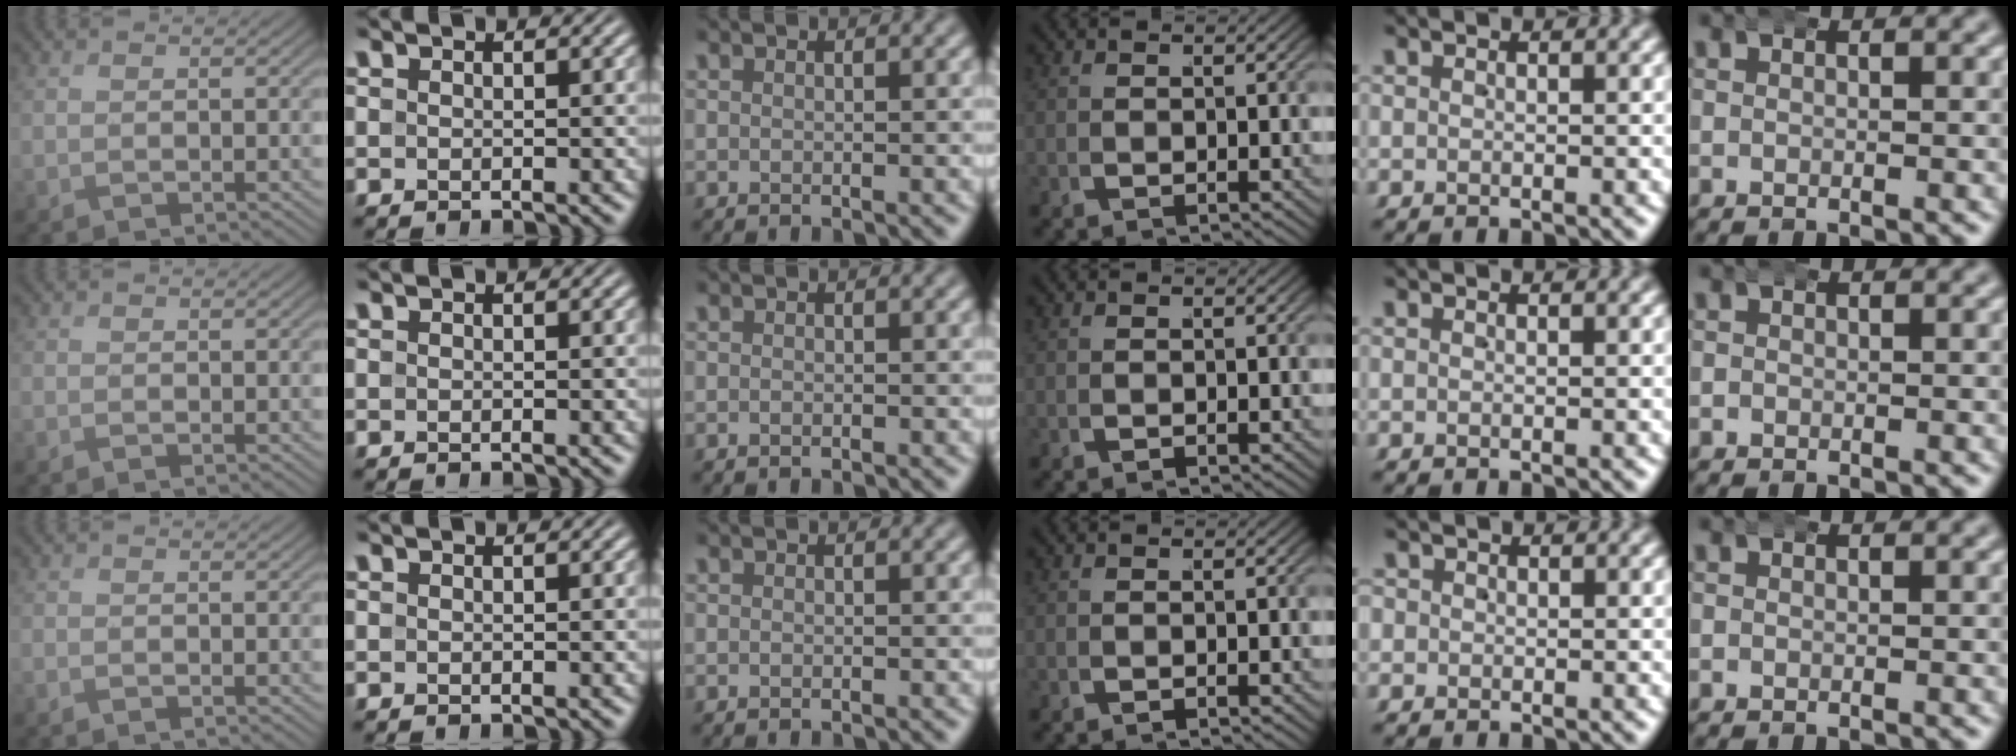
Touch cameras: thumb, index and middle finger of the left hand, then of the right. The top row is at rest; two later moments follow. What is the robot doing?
{"motion": "wrap", "object": "arm wrap"}